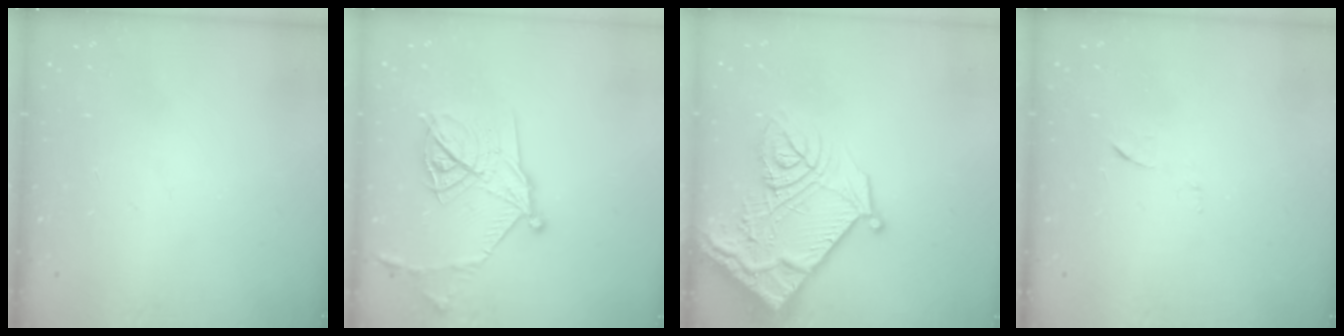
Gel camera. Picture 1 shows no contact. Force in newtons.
{"total": 17.6, "press": 17.6, "slide": 0.9}
{"total": 22.5, "press": 22.3, "slide": 2.7}
{"total": 6.5, "press": 6.5, "slide": 0.5}